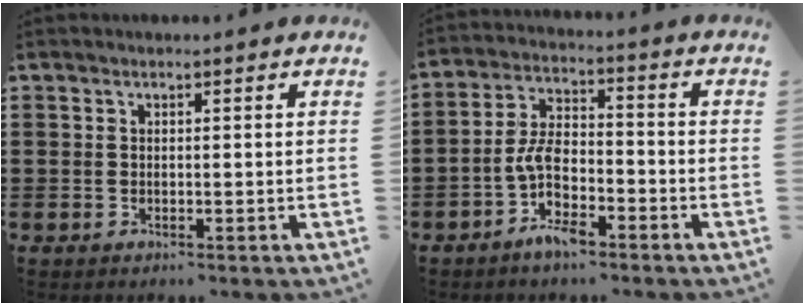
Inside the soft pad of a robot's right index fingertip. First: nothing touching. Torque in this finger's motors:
{"motor_torque": [1.09, 1.05, 0.70, 0.17]}